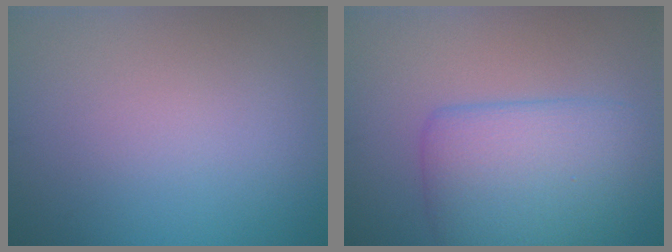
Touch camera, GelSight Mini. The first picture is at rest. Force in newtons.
{"total": 5.5, "press": 5.5, "slide": 0.2}